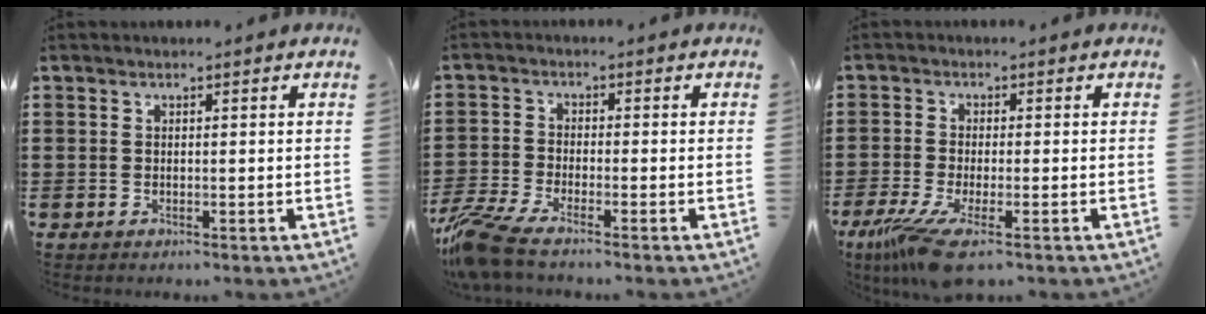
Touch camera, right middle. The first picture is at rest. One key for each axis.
{"total": 6.4, "fx": -5.2, "fy": 1.2, "fz": 3.5, "tx": -0.102, "ty": -0.015, "tz": -0.109}
{"total": 6.2, "fx": -3.7, "fy": 1.3, "fz": 4.8, "tx": -0.113, "ty": -0.022, "tz": -0.070}